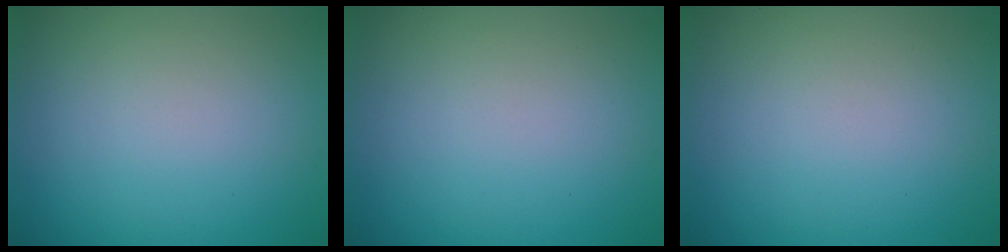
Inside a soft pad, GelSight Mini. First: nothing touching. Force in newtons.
{"total": 0.0}
{"total": 0.0}